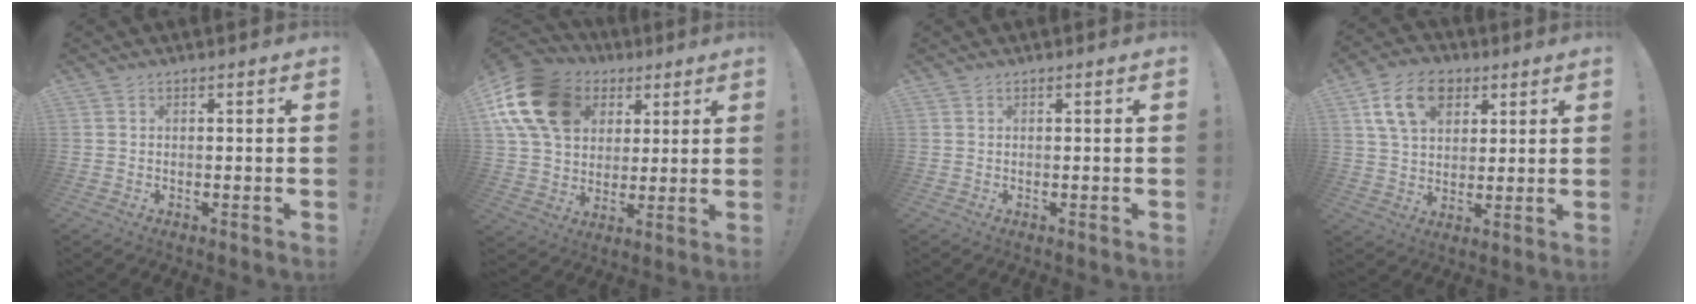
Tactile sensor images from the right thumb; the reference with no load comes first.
{"total": 19.3, "force": [7.3, 14.2, 10.9], "torque": [-0.184, -0.018, 0.146]}
{"total": 0.0}
{"total": 13.9, "force": [6.4, 9.5, 7.9], "torque": [-0.124, -0.013, 0.123]}